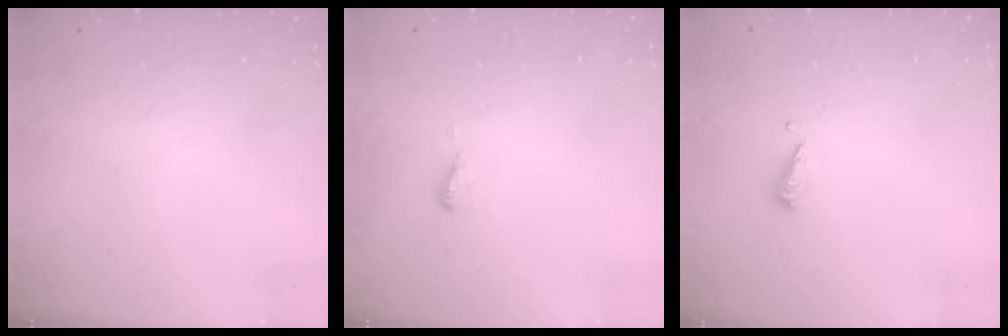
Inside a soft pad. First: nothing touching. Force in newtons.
{"total": 4.7, "press": 4.7, "slide": 0.6}
{"total": 3.9, "press": 3.9, "slide": 0.4}